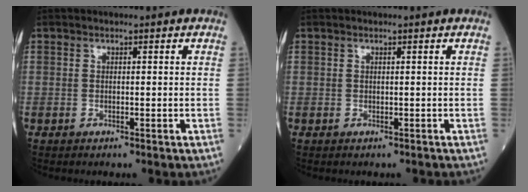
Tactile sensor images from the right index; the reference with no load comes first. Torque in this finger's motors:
{"motor_torque": [0.10, 0.01, -0.17, -0.04]}